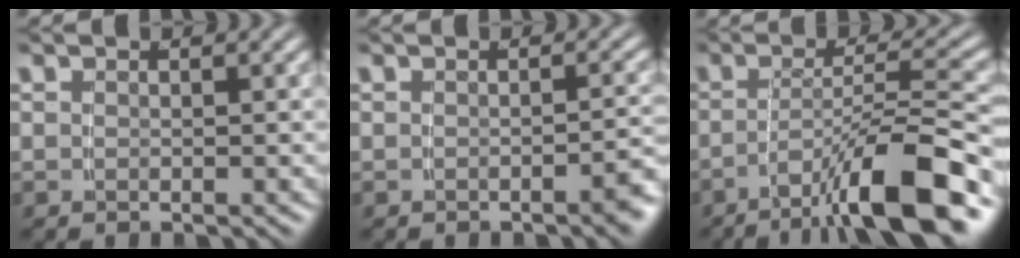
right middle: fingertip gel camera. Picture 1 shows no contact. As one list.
[{"total": 1.7, "force": [-1.3, 0.1, 1.1], "torque": [-0.012, 0.008, -0.024]}, {"total": 8.1, "force": [-4.9, 0.7, 6.4], "torque": [-0.085, 0.004, -0.075]}]